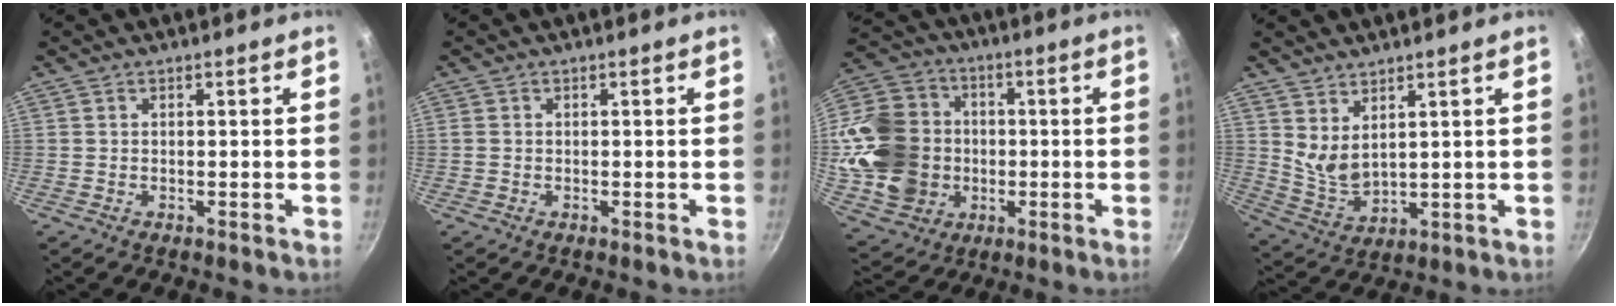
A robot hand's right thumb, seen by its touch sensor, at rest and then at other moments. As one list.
[{"total": 0.9, "force": [0.0, 0.8, 0.4], "torque": [-0.006, 0.002, 0.000]}, {"total": 20.3, "force": [-1.3, 17.3, 10.7], "torque": [-0.189, 0.031, -0.013]}, {"total": 6.0, "force": [3.6, 2.7, 3.9], "torque": [-0.066, -0.044, 0.080]}]